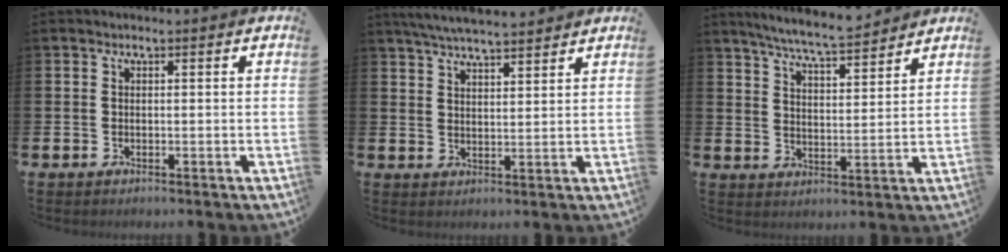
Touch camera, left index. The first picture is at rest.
{"total": 5.3, "force": [5.1, 0.3, 1.3], "torque": [-0.038, -0.020, 0.093]}
{"total": 6.8, "force": [6.5, -0.1, 1.7], "torque": [-0.061, -0.035, 0.117]}